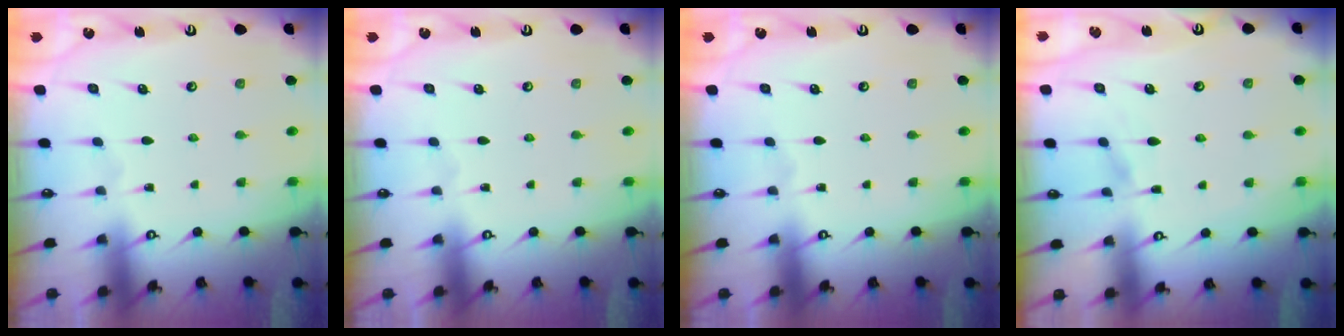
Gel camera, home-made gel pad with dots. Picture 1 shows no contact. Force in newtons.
{"total": 0.0}
{"total": 0.0}
{"total": 4.2, "press": 4.2, "slide": 0.5}